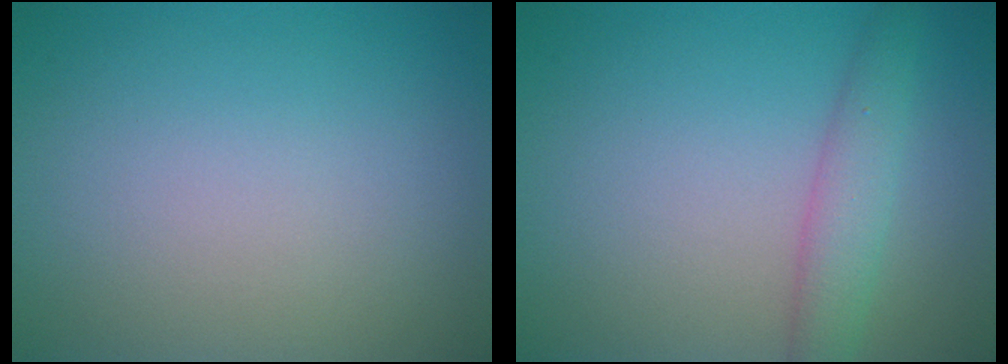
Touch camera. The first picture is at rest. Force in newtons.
{"total": 2.7, "press": 2.7, "slide": 0.1}